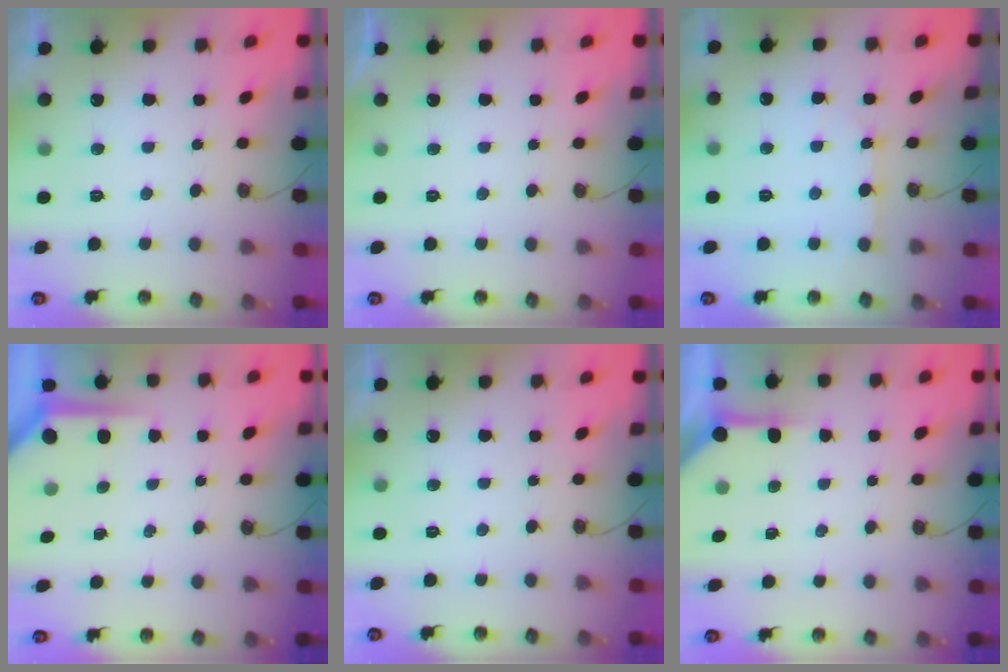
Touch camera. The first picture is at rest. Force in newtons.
{"total": 0.0}
{"total": 2.4, "press": 2.4, "slide": 0.1}
{"total": 4.0, "press": 4.0, "slide": 0.3}
{"total": 0.0}
{"total": 4.0, "press": 3.9, "slide": 0.5}